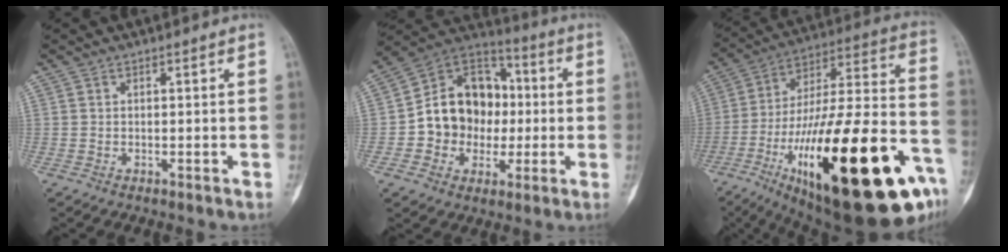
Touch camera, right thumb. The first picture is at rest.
{"total": 16.6, "force": [-0.7, 13.8, 9.1], "torque": [-0.092, 0.033, -0.014]}
{"total": 40.7, "force": [-16.8, 11.9, 35.1], "torque": [-0.505, 0.047, -0.259]}